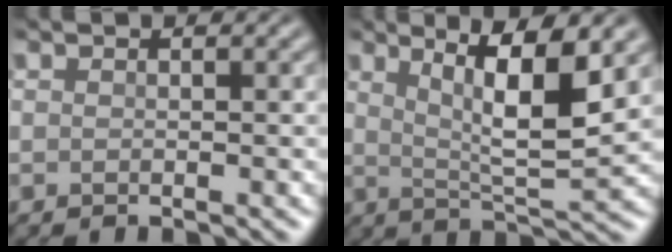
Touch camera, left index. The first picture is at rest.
{"total": 7.4, "force": [2.7, 1.6, 6.7], "torque": [-0.108, -0.008, 0.052]}